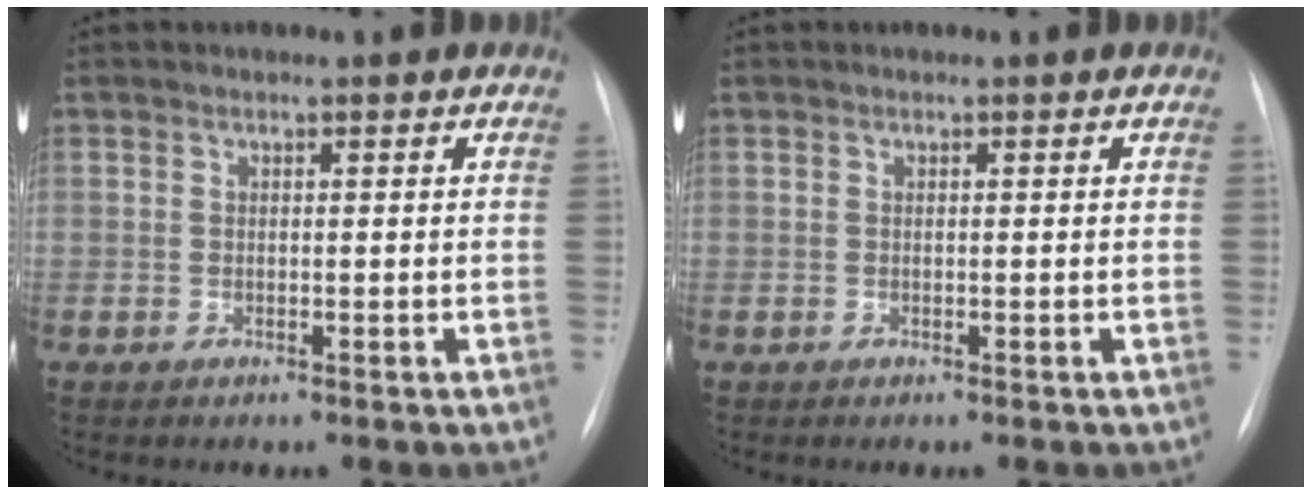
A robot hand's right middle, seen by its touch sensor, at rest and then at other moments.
{"total": 0.0}